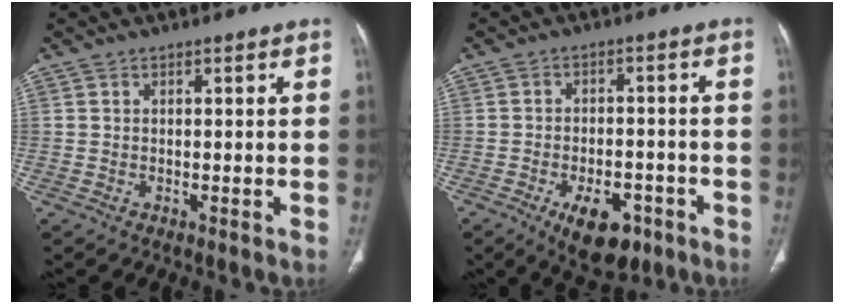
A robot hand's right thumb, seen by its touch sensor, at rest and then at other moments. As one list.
[{"total": 10.0, "force": [-5.3, 5.3, 6.6], "torque": [-0.081, 0.020, -0.072]}]